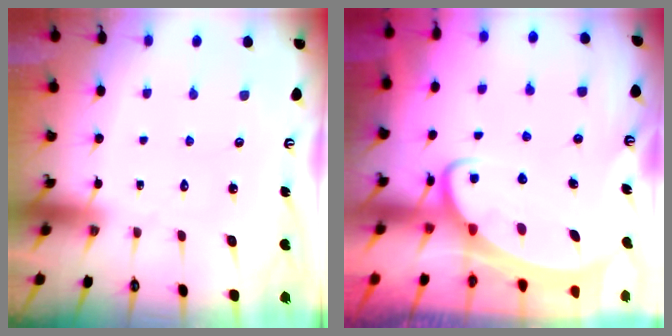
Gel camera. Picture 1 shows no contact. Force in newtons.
{"total": 4.2, "press": 4.2, "slide": 0.3}